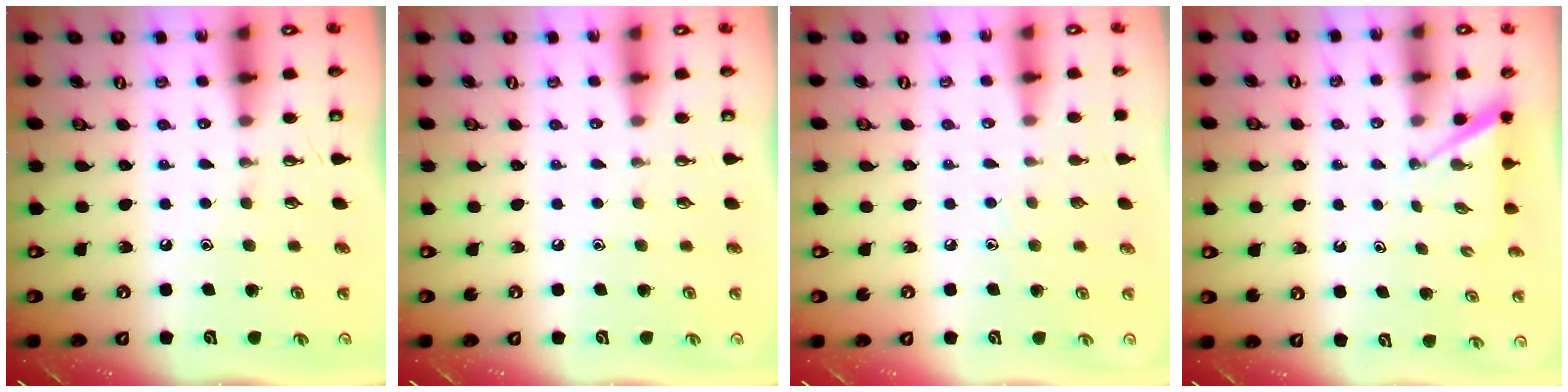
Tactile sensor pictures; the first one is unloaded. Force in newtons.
{"total": 0.0}
{"total": 3.4, "press": 3.4, "slide": 0.3}
{"total": 2.3, "press": 2.3, "slide": 0.3}